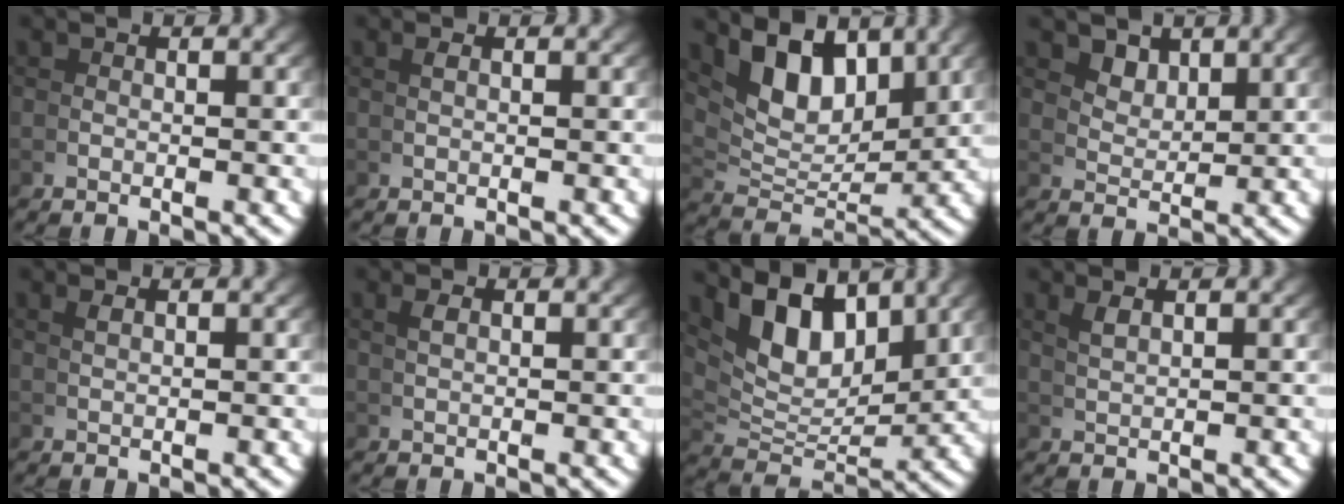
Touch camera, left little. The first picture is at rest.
{"total": 1.1, "force": [0.5, -0.9, 0.1], "torque": [0.000, 0.006, 0.012]}
{"total": 8.9, "force": [3.4, 5.4, 6.2], "torque": [-0.114, -0.011, 0.066]}
{"total": 2.8, "force": [2.2, 1.1, 1.3], "torque": [-0.025, -0.007, 0.049]}
{"total": 1.4, "force": [0.8, -1.2, 0.1], "torque": [0.006, 0.007, 0.021]}
{"total": 1.3, "force": [0.8, -1.0, 0.2], "torque": [0.001, 0.005, 0.021]}
{"total": 9.9, "force": [3.8, 6.1, 6.8], "torque": [-0.134, -0.011, 0.071]}
{"total": 1.7, "force": [1.3, -1.1, 0.3], "torque": [-0.004, 0.002, 0.035]}